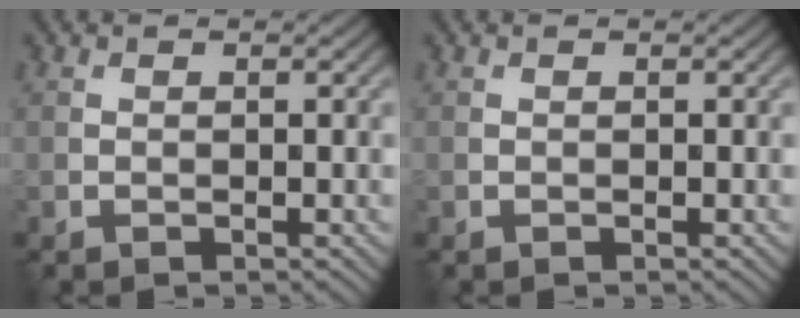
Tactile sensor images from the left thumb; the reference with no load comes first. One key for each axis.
{"total": 0.0}